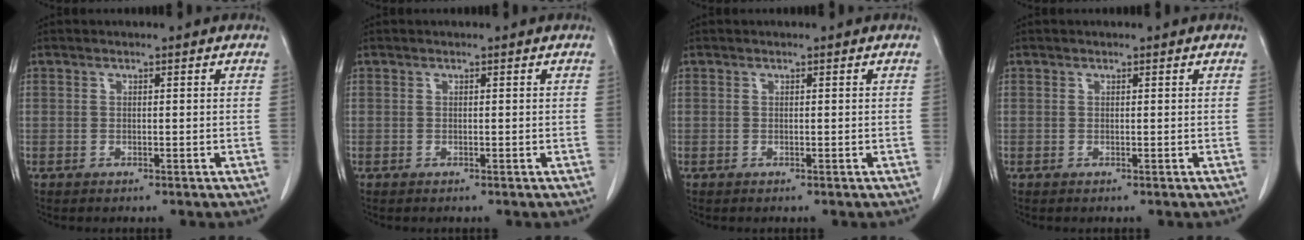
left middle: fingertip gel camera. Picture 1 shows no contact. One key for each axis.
{"total": 0.0}
{"total": 0.0}
{"total": 0.0}